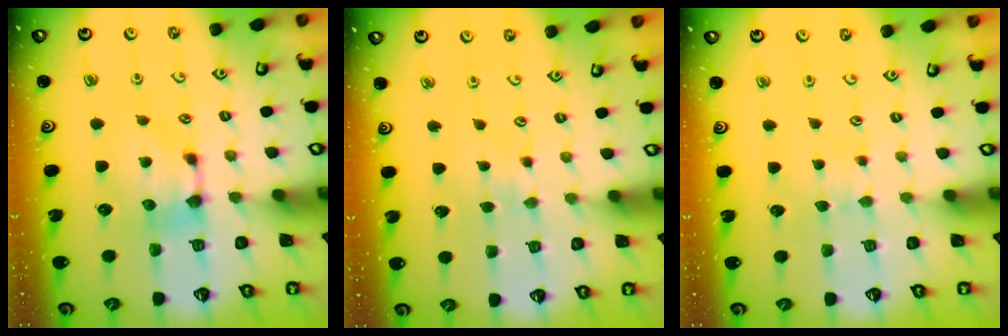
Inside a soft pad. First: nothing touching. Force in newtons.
{"total": 2.6, "press": 2.5, "slide": 0.3}
{"total": 2.5, "press": 2.5, "slide": 0.3}